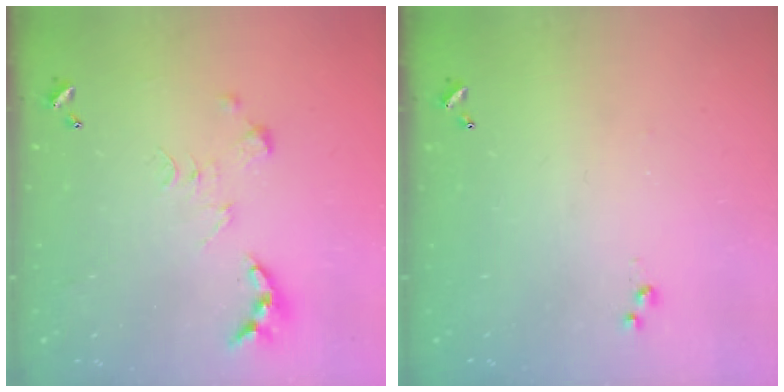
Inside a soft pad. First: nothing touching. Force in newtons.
{"total": 3.0, "press": 3.0, "slide": 0.4}